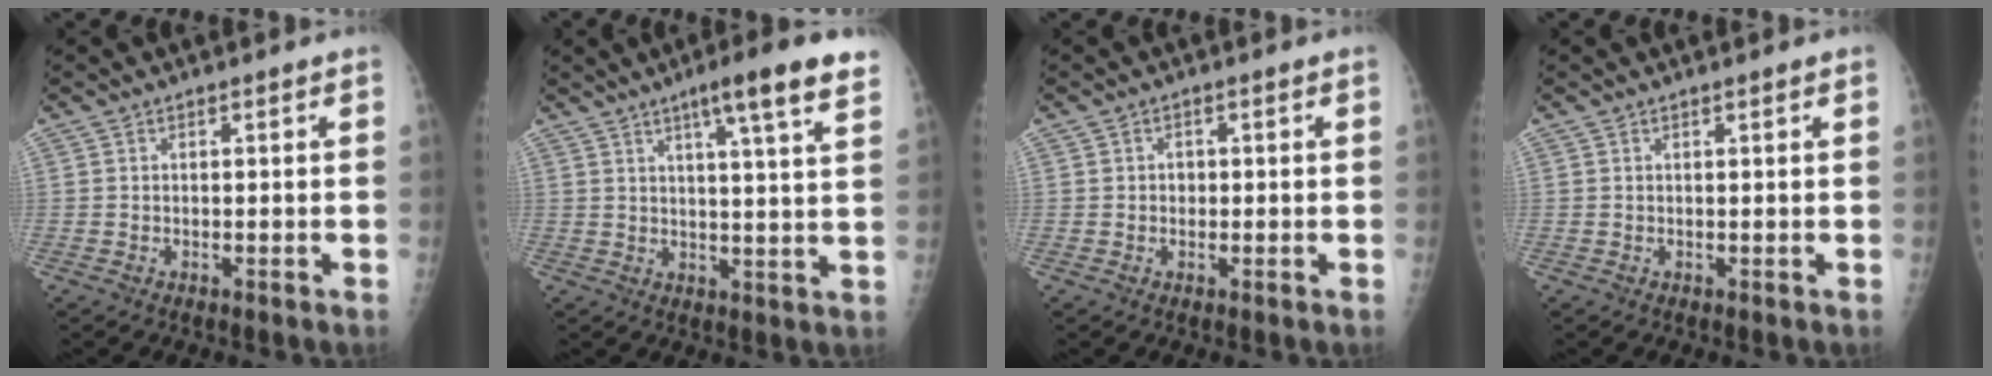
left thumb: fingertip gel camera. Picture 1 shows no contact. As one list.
[{"total": 11.6, "force": [7.3, 0.7, 9.0], "torque": [-0.124, -0.025, 0.092]}, {"total": 1.4, "force": [0.1, 1.2, 0.6], "torque": [-0.002, 0.003, -0.001]}, {"total": 0.8, "force": [0.6, 0.1, 0.6], "torque": [-0.007, -0.001, 0.008]}]